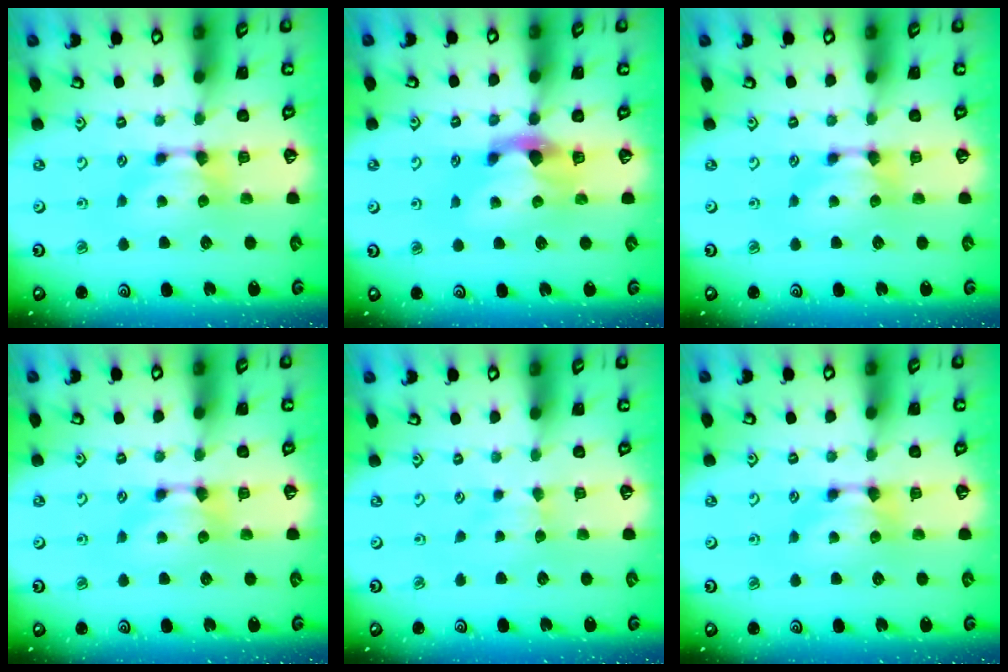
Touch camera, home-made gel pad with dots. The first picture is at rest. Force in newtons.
{"total": 2.9, "press": 2.6, "slide": 1.3}
{"total": 0.0}
{"total": 0.0}
{"total": 2.4, "press": 2.3, "slide": 0.6}
{"total": 0.0}